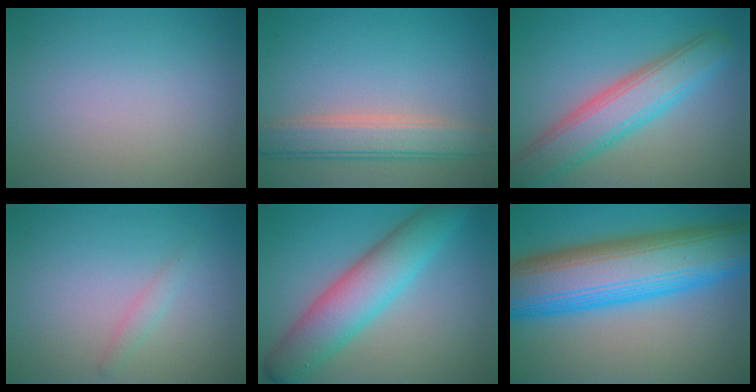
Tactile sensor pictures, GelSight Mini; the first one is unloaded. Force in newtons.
{"total": 4.3, "press": 4.3, "slide": 0.4}
{"total": 6.5, "press": 6.5, "slide": 0.3}
{"total": 0.9, "press": 0.9, "slide": 0.0}
{"total": 6.9, "press": 6.9, "slide": 0.0}
{"total": 14.4, "press": 14.4, "slide": 0.1}